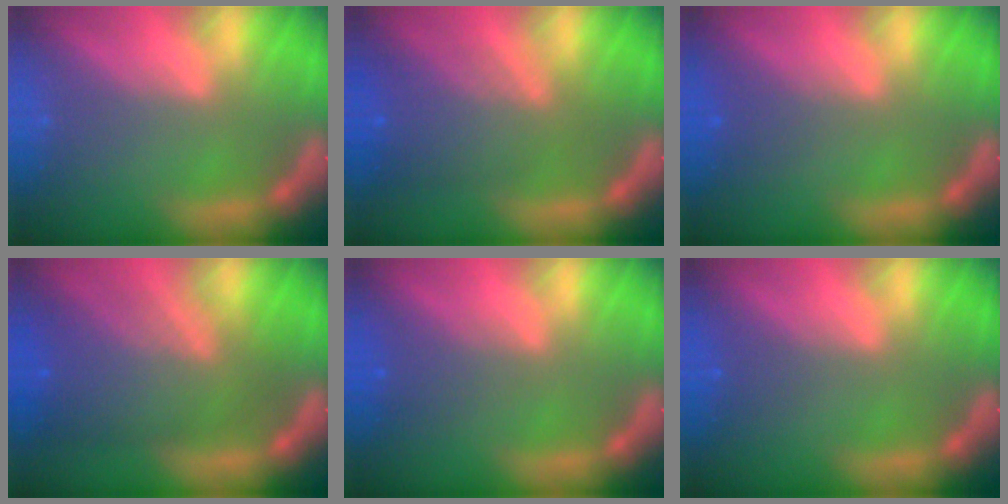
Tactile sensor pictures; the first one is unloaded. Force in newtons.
{"total": 6.0}
{"total": 1.5}
{"total": 8.5}
{"total": 1.9}
{"total": 1.0}